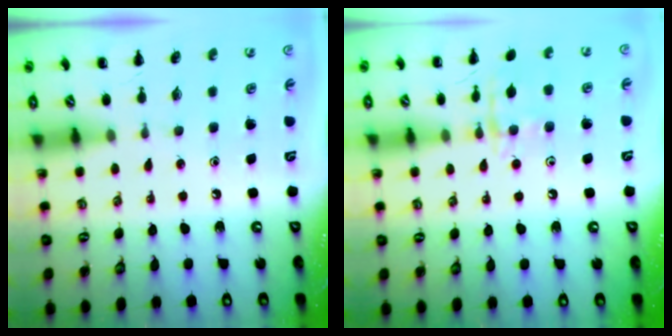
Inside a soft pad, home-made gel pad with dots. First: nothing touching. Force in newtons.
{"total": 10.3, "press": 10.3, "slide": 0.6}